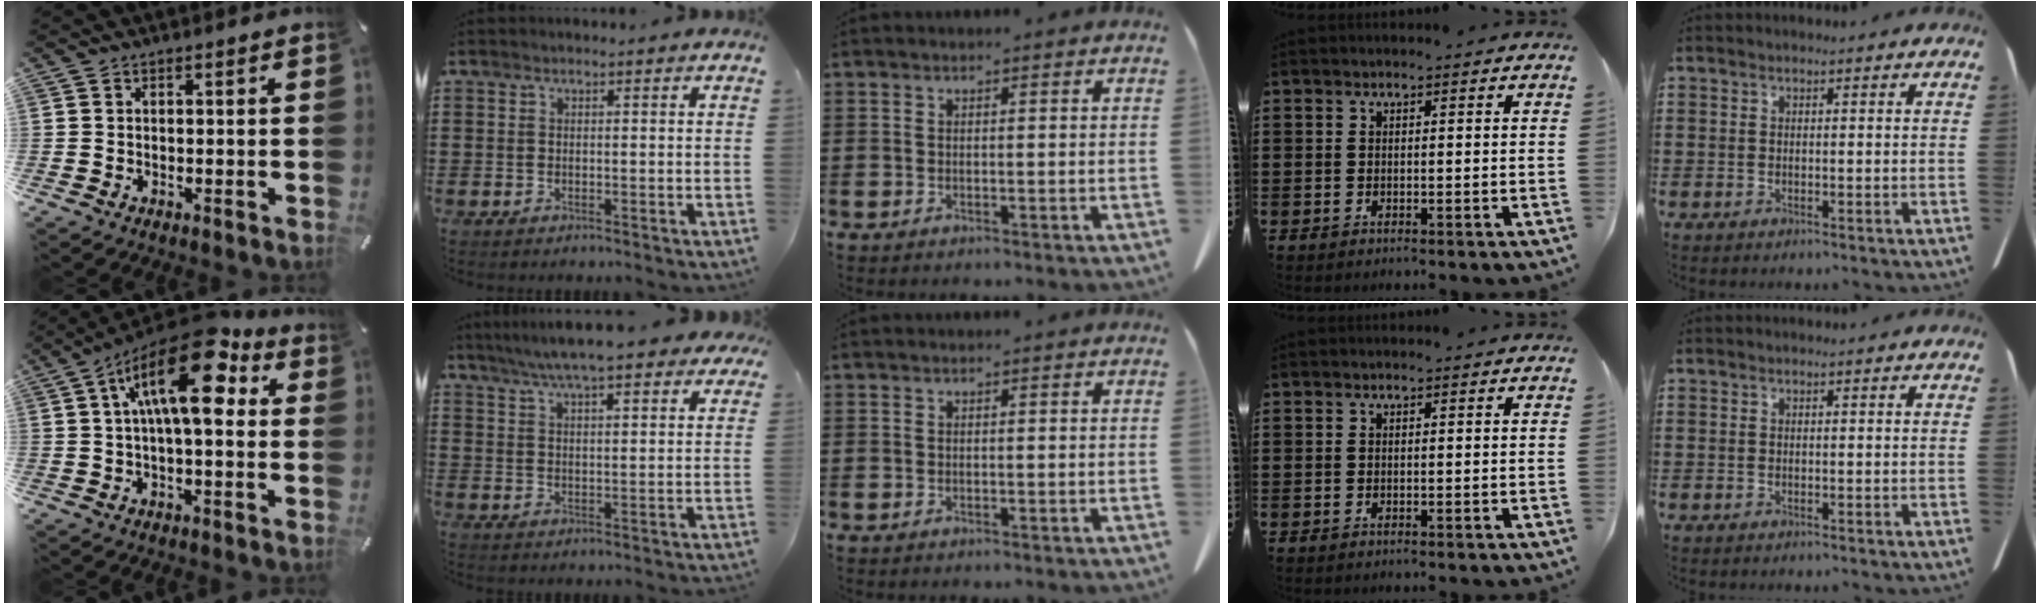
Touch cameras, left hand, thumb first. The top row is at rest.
{"thumb": {"total": 17.3, "force": [5.8, 6.4, 15.0], "torque": [-0.261, -0.035, 0.089]}, "index": {"total": 7.1, "force": [6.2, 0.6, 3.5], "torque": [-0.089, -0.013, 0.110]}}